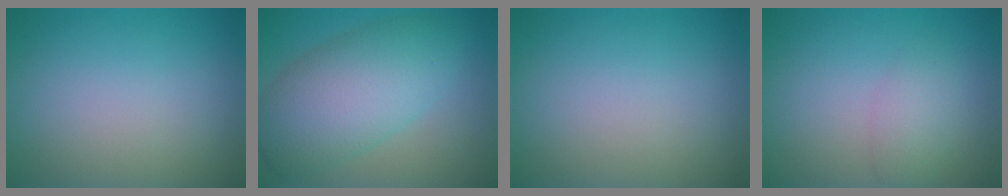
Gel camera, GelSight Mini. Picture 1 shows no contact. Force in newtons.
{"total": 8.0, "press": 8.0, "slide": 0.2}
{"total": 0.0}
{"total": 2.1, "press": 2.1, "slide": 0.0}